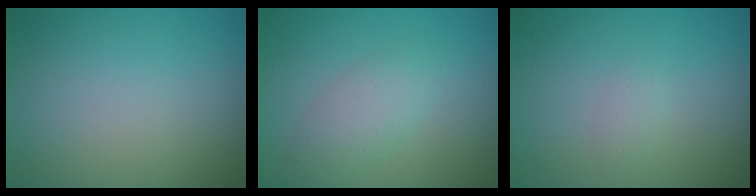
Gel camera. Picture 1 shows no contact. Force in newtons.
{"total": 2.7, "press": 2.7, "slide": 0.1}
{"total": 0.8, "press": 0.8, "slide": 0.1}